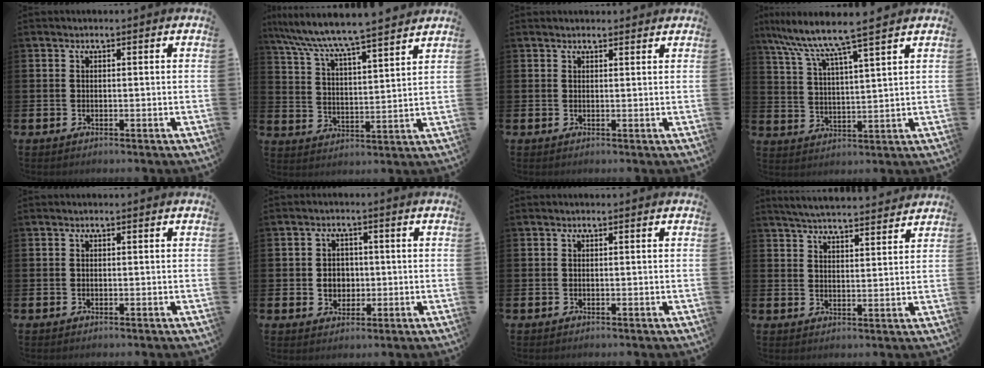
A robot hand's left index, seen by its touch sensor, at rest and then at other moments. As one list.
[{"total": 7.8, "force": [7.4, 0.3, 2.5], "torque": [-0.083, -0.051, 0.127]}, {"total": 1.0, "force": [1.0, 0.3, 0.1], "torque": [0.014, -0.003, 0.015]}, {"total": 7.8, "force": [6.8, -0.1, 3.8], "torque": [-0.102, -0.037, 0.115]}, {"total": 0.0}, {"total": 3.1, "force": [-0.1, 2.8, 1.4], "torque": [-0.016, 0.001, -0.011]}, {"total": 0.0}, {"total": 4.8, "force": [4.8, 0.2, 0.1], "torque": [-0.007, -0.033, 0.084]}]